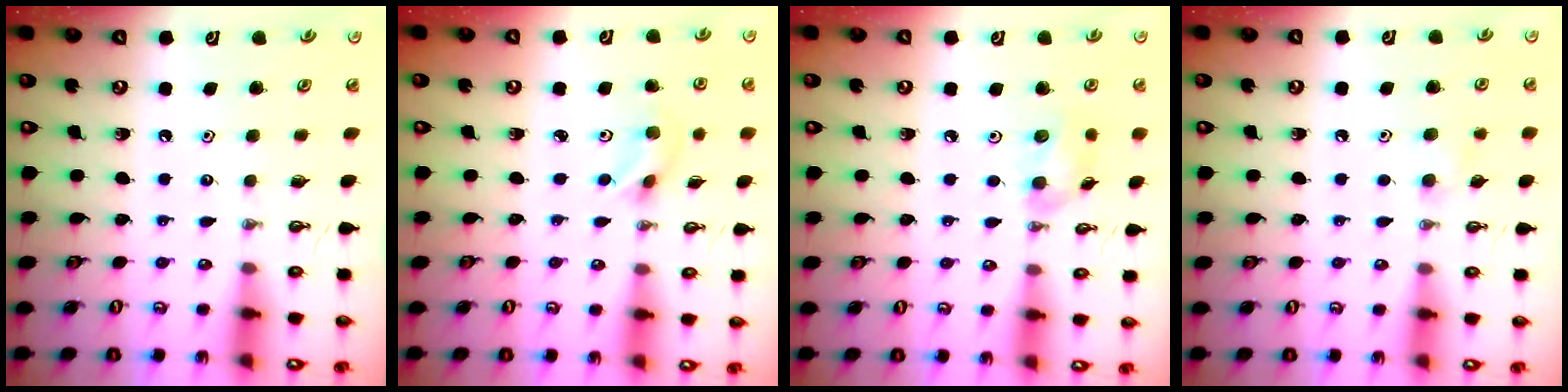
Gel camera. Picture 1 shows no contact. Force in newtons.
{"total": 2.9, "press": 2.7, "slide": 1.2}
{"total": 7.3, "press": 6.9, "slide": 2.3}
{"total": 6.7, "press": 5.8, "slide": 3.4}